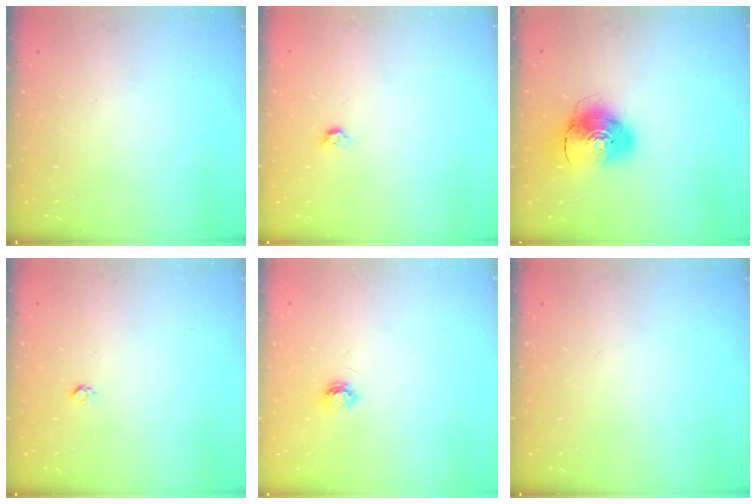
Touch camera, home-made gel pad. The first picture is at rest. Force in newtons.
{"total": 2.8, "press": 2.7, "slide": 0.8}
{"total": 9.9, "press": 9.8, "slide": 1.4}
{"total": 3.0, "press": 2.9, "slide": 0.4}
{"total": 3.9, "press": 3.9, "slide": 0.5}
{"total": 0.0}